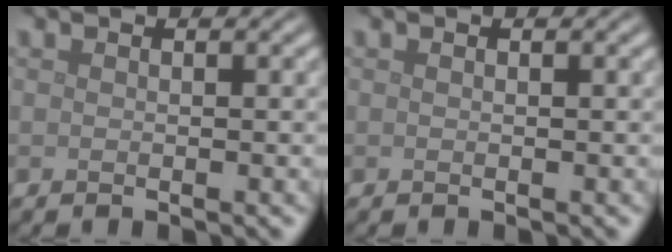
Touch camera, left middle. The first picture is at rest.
{"total": 0.0}